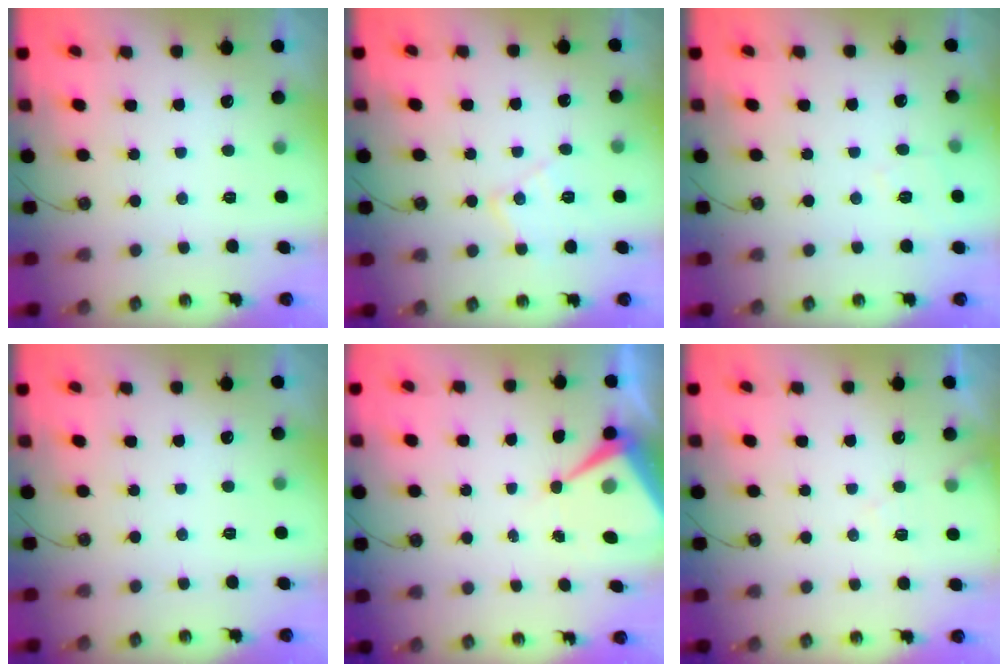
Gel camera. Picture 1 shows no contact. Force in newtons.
{"total": 9.5, "press": 9.5, "slide": 0.6}
{"total": 4.7, "press": 4.7, "slide": 0.6}
{"total": 0.0}
{"total": 7.9, "press": 7.9, "slide": 0.6}
{"total": 6.4, "press": 6.3, "slide": 0.8}